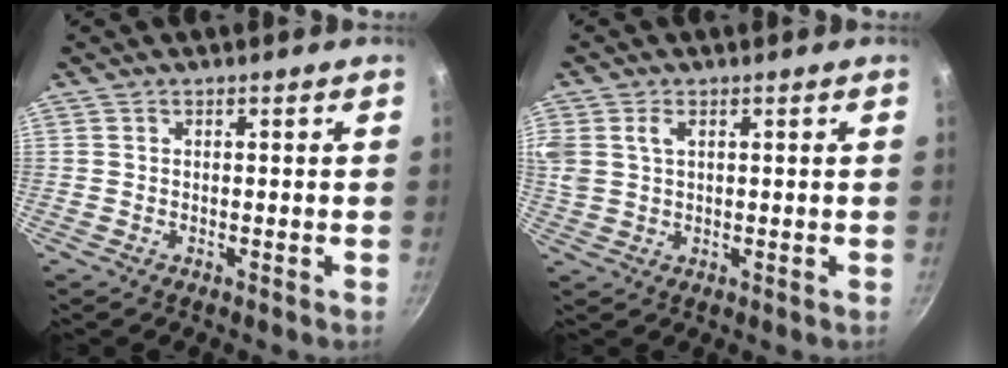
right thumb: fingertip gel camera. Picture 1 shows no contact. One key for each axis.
{"total": 5.7, "fx": 1.9, "fy": 3.6, "fz": 4.0, "tx": -0.106, "ty": 0.007, "tz": 0.045}